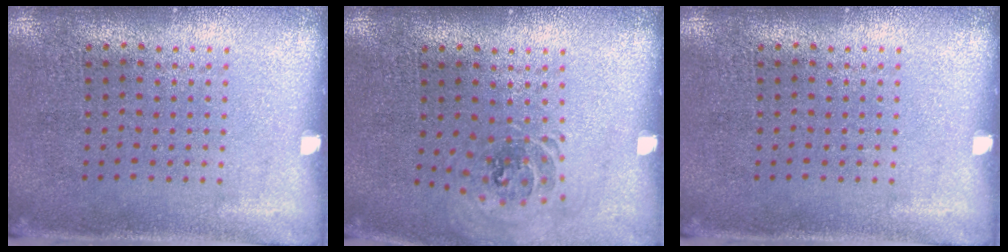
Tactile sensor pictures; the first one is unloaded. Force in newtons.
{"total": 0.8, "press": 0.8, "slide": 0.1}
{"total": 0.0}